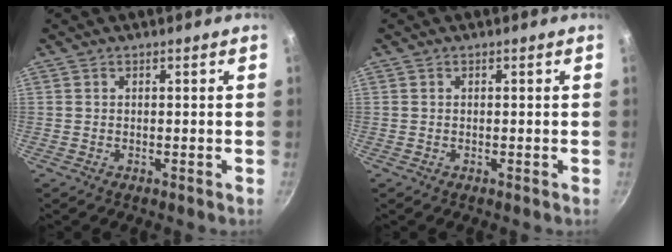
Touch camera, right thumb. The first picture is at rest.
{"total": 0.0}